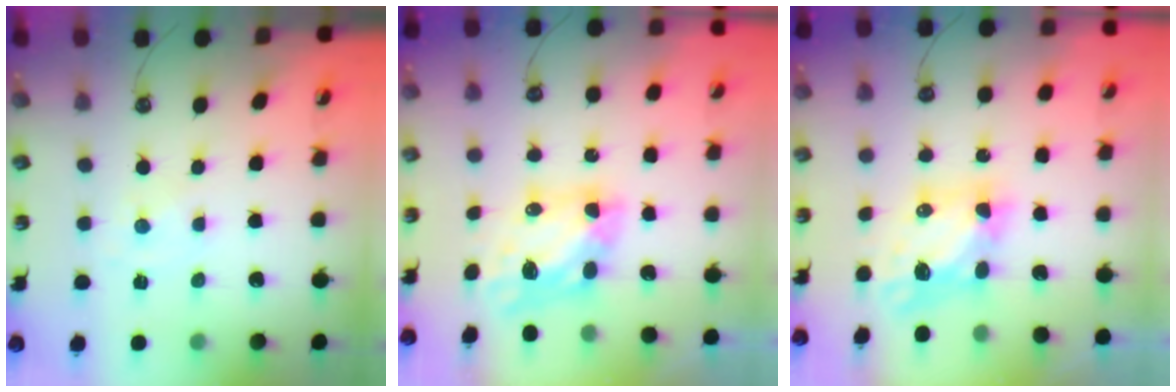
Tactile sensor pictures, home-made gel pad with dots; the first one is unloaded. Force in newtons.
{"total": 6.7, "press": 6.7, "slide": 0.6}
{"total": 7.3, "press": 7.3, "slide": 0.6}